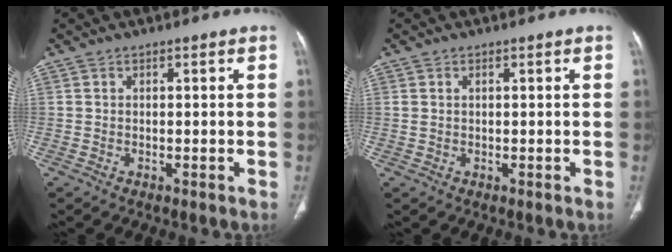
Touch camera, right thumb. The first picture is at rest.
{"total": 1.0, "force": [0.4, 0.6, 0.7], "torque": [-0.022, 0.009, 0.013]}